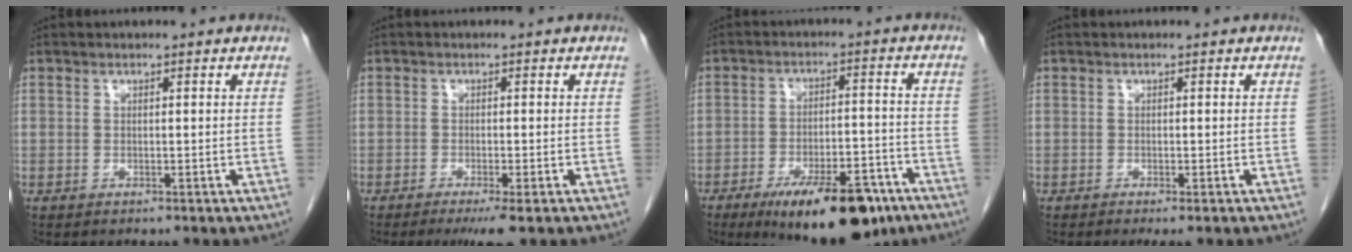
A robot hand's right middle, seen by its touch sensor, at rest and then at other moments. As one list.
[{"total": 3.8, "force": [-2.4, 0.2, 3.0], "torque": [-0.043, -0.012, -0.037]}, {"total": 15.6, "force": [-10.1, 4.9, 10.8], "torque": [-0.138, -0.001, -0.151]}, {"total": 1.6, "force": [-1.1, 0.1, 1.1], "torque": [-0.017, -0.007, -0.016]}]